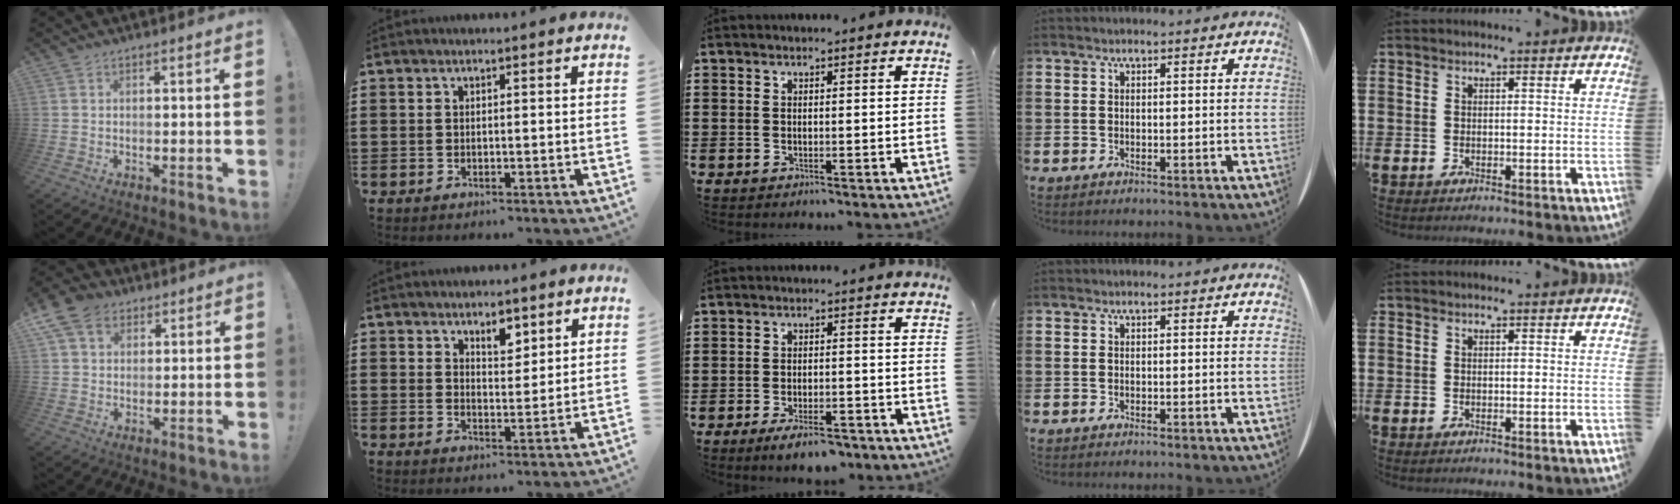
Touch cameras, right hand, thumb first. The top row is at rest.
{"thumb": {"total": 10.0, "force": [4.8, 7.4, 4.7], "torque": [-0.081, -0.009, 0.099]}, "index": {"total": 3.6, "force": [2.8, 1.7, 1.6], "torque": [-0.022, 0.000, 0.047]}, "middle": {"total": 4.5, "force": [-3.6, 1.0, 2.5], "torque": [-0.045, 0.001, -0.069]}}